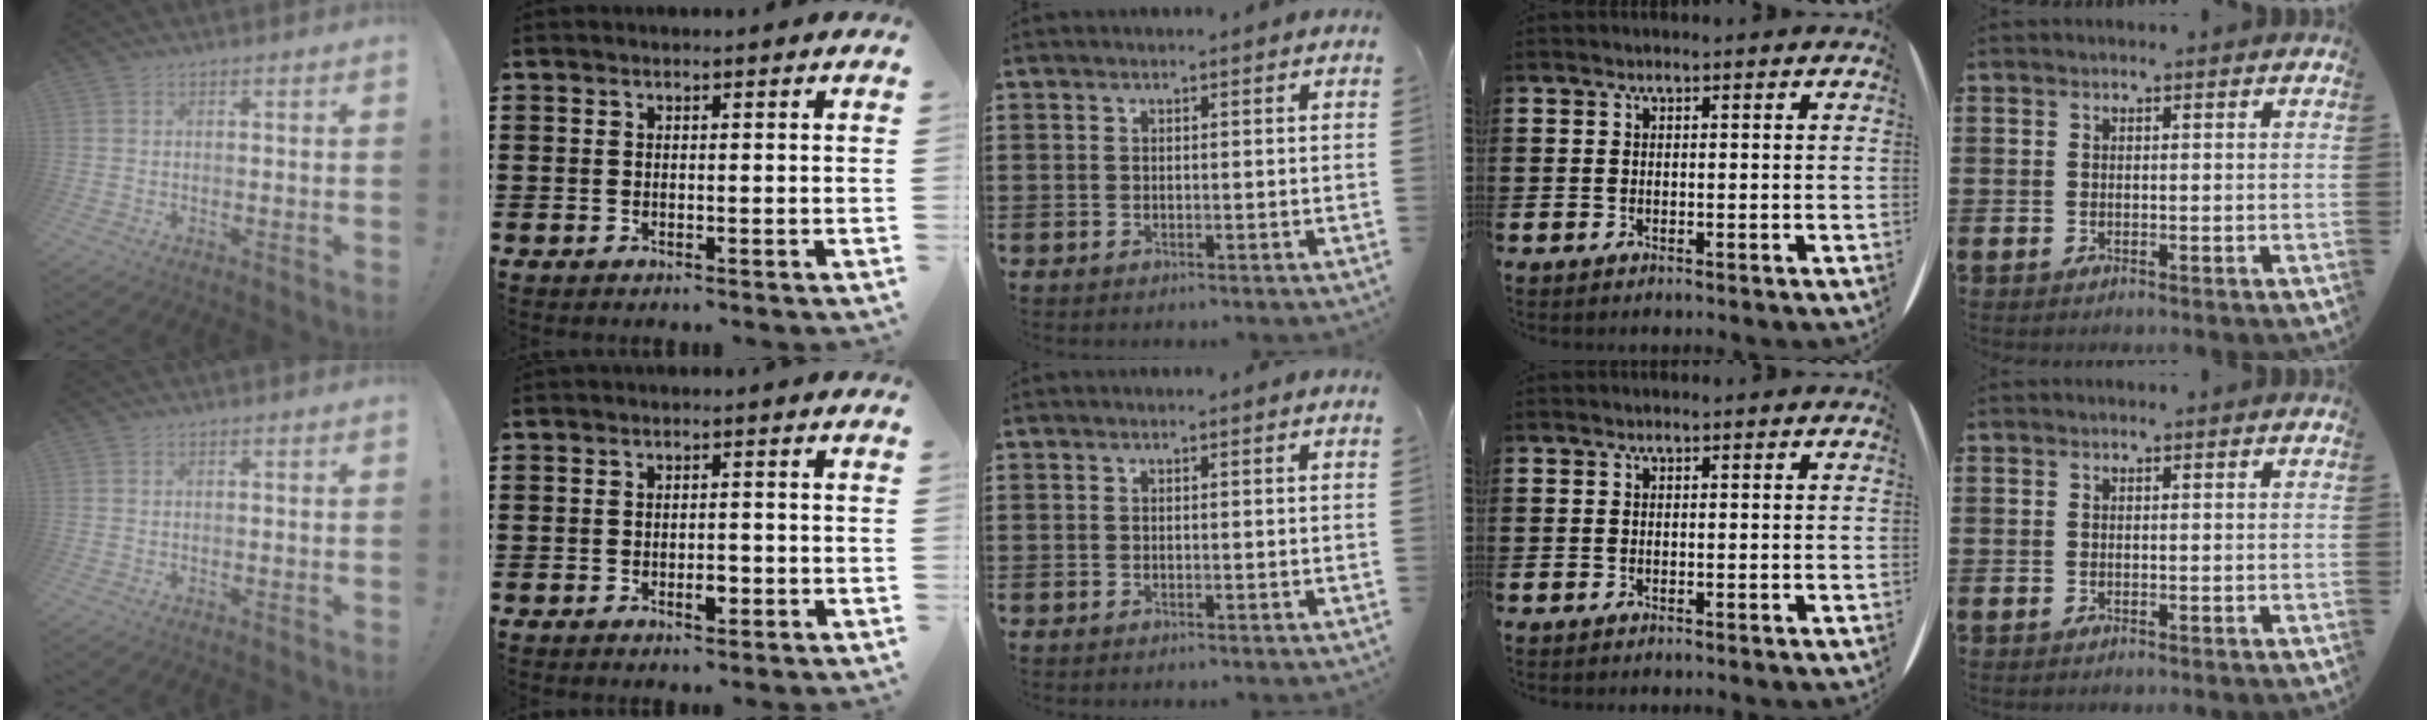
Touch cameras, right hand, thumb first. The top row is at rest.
{"index": {"total": 2.6, "force": [-0.9, 1.2, 2.2], "torque": [-0.040, 0.001, -0.017]}}